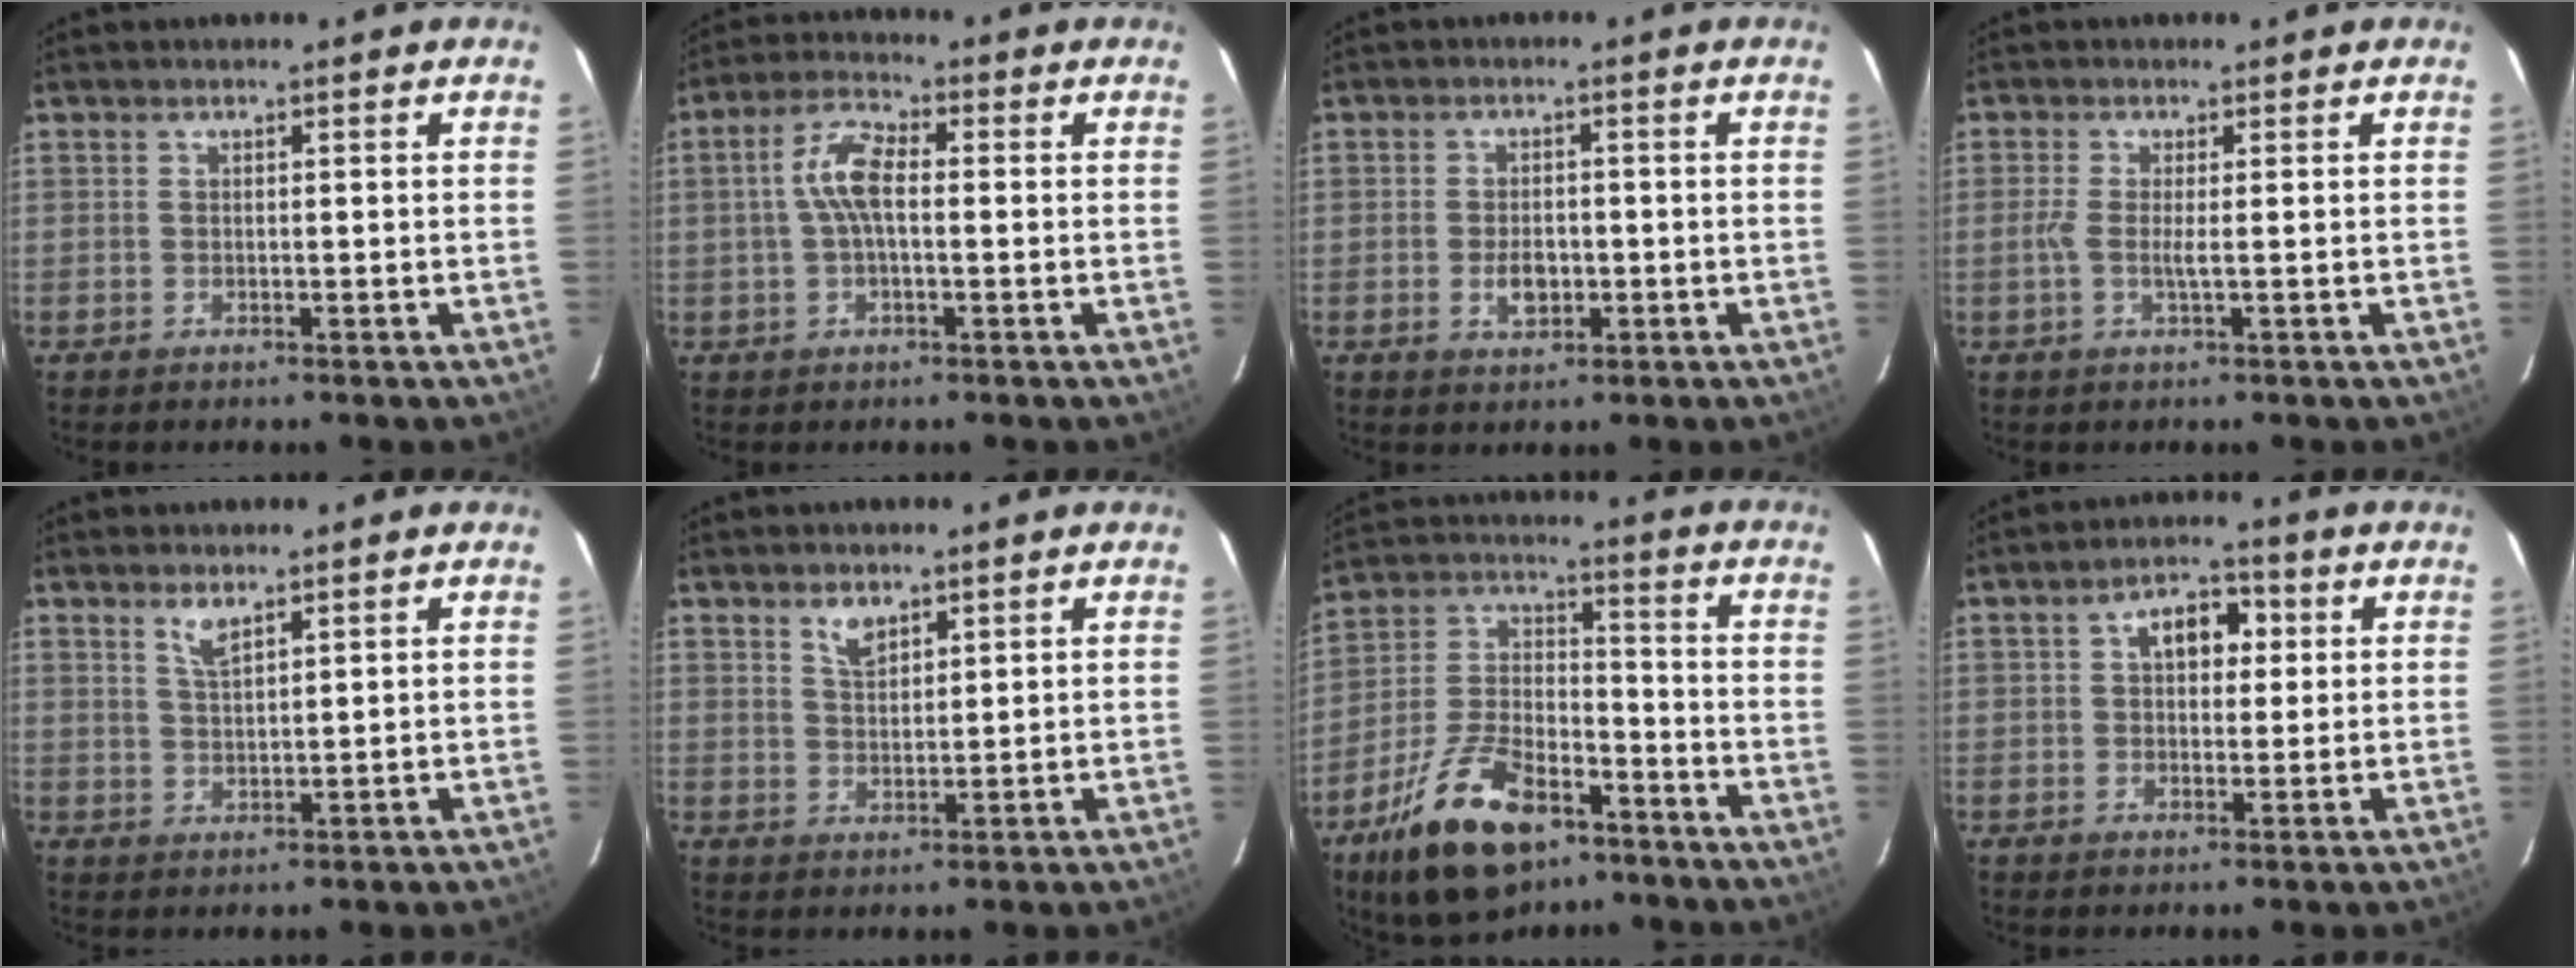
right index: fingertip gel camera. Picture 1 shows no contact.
{"total": 6.6, "force": [0.0, 2.7, 6.0], "torque": [-0.125, 0.017, -0.001]}
{"total": 4.2, "force": [-1.1, 2.7, 3.1], "torque": [-0.058, -0.001, -0.016]}
{"total": 2.6, "force": [-0.4, 0.0, 2.6], "torque": [-0.059, -0.002, -0.013]}
{"total": 3.0, "force": [2.2, 0.8, 1.9], "torque": [-0.036, -0.001, 0.042]}
{"total": 3.5, "force": [2.4, 1.7, 1.9], "torque": [-0.032, 0.003, 0.045]}
{"total": 18.9, "force": [-11.6, 9.1, 11.9], "torque": [-0.241, 0.001, -0.197]}
{"total": 6.2, "force": [1.6, 4.1, 4.3], "torque": [-0.066, 0.025, 0.027]}